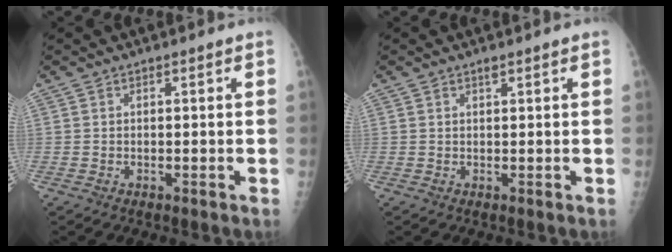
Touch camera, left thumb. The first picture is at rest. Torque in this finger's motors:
{"motor_torque": [0.42, -0.26, 0.06, -0.10, 0.02]}